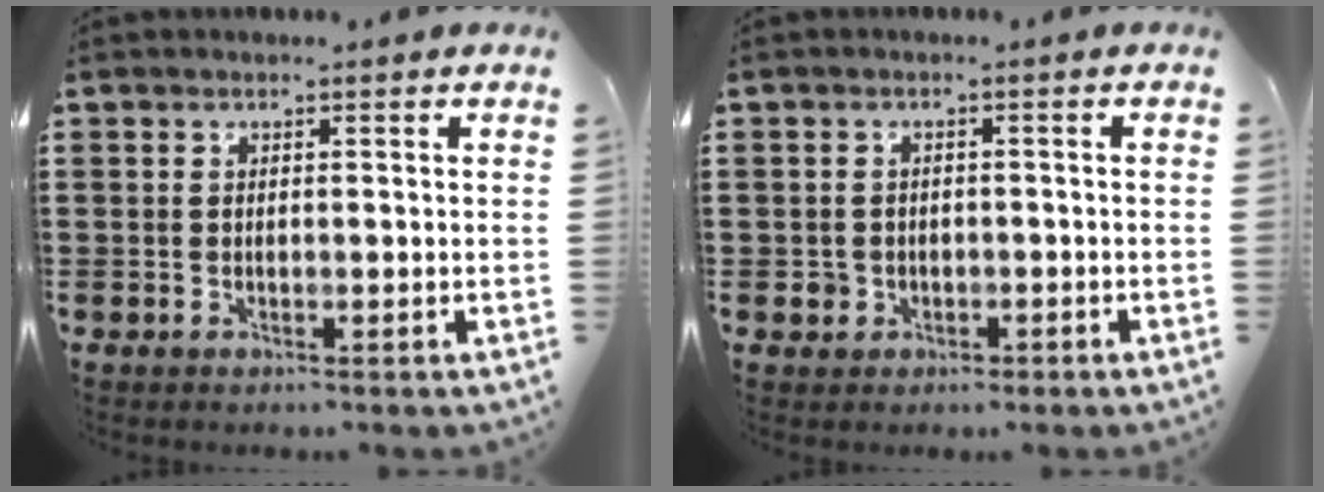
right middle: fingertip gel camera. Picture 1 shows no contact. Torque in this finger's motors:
{"motor_torque": [0.92, 0.64, 0.07, 0.03]}